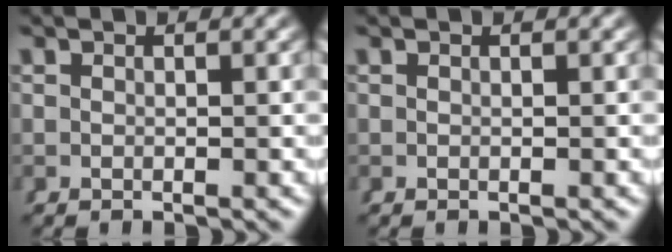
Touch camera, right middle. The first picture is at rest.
{"total": 0.0}